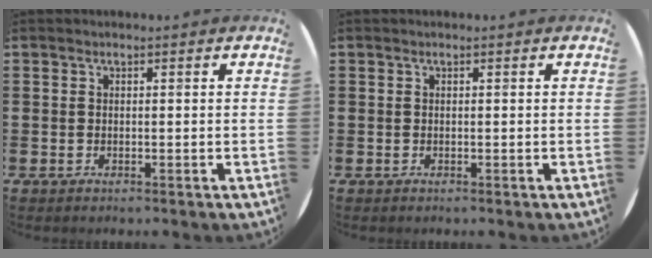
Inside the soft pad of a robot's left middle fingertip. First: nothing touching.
{"total": 0.0}